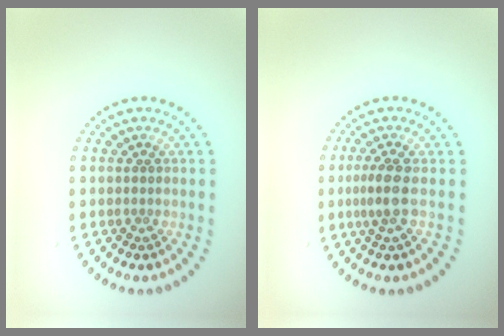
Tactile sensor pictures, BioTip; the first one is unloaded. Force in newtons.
{"total": 2.1, "press": 1.7, "slide": 1.2}